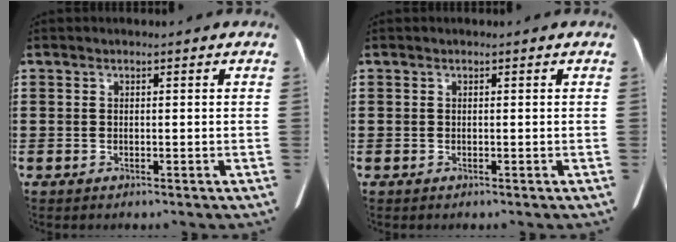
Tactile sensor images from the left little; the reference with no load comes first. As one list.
[{"total": 0.0}]